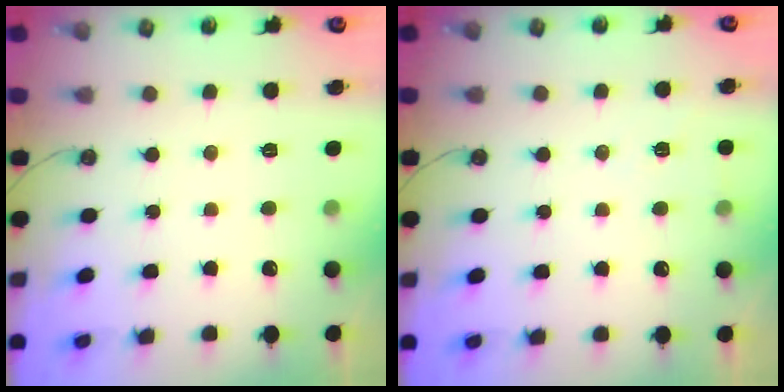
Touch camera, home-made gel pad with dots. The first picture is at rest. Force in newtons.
{"total": 6.9, "press": 5.7, "slide": 4.0}